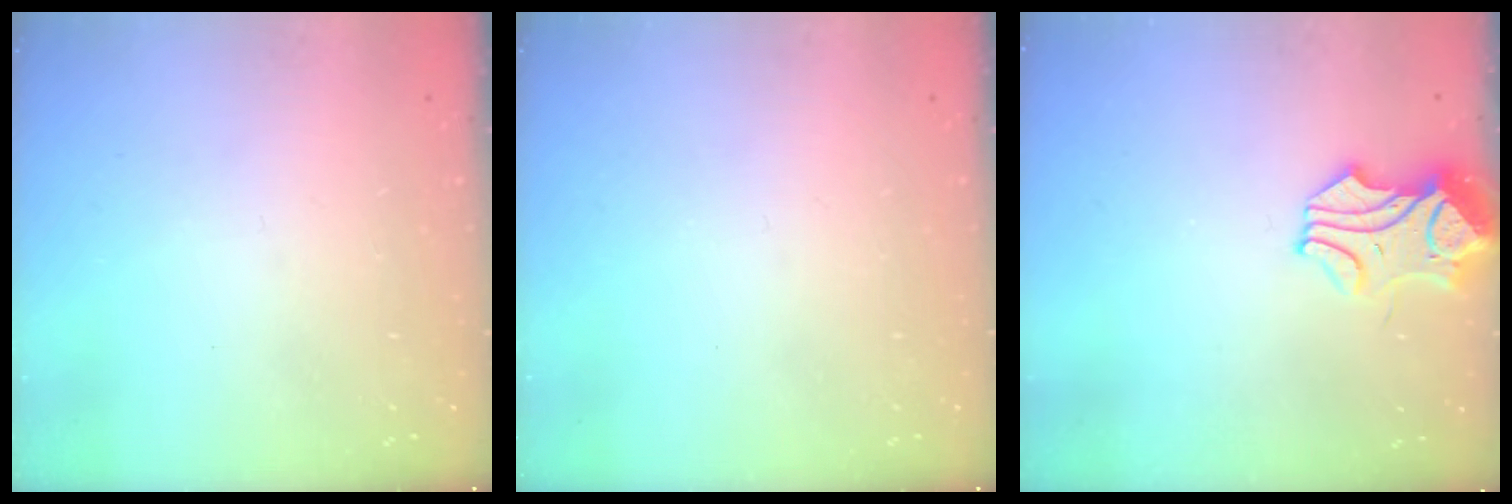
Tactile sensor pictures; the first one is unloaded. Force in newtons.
{"total": 0.0}
{"total": 1.1, "press": 0.7, "slide": 0.9}